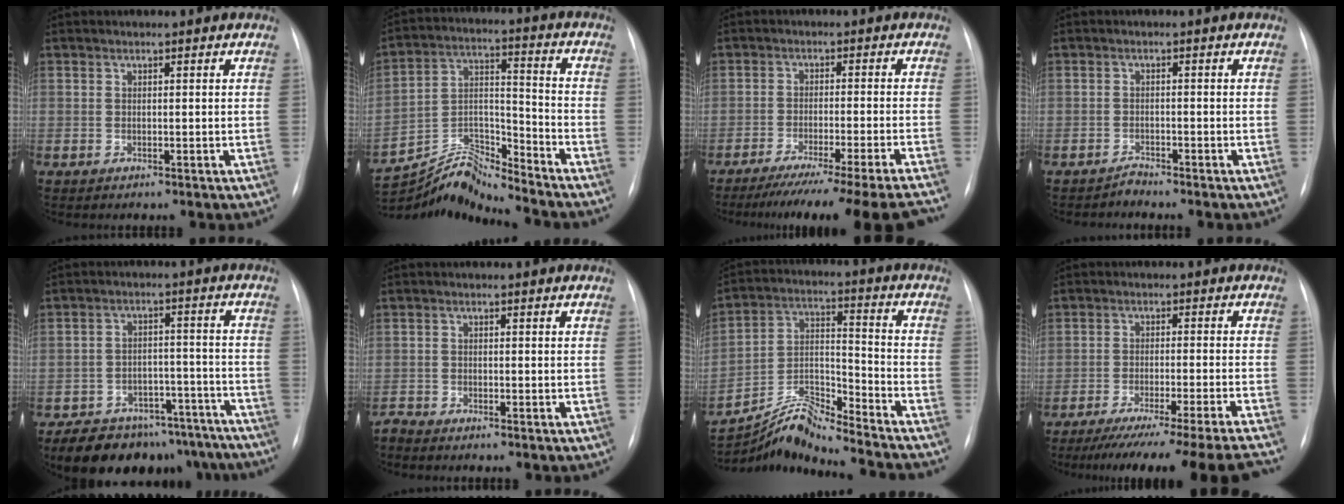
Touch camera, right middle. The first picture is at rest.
{"total": 14.1, "force": [-14.0, -1.3, 1.1], "torque": [-0.026, 0.049, -0.260]}
{"total": 17.5, "force": [-15.3, -2.7, 8.2], "torque": [-0.086, -0.051, -0.221]}
{"total": 1.3, "force": [-1.2, -0.1, -0.3], "torque": [0.013, -0.004, -0.020]}
{"total": 18.1, "force": [-15.3, 7.8, 5.6], "torque": [-0.065, 0.024, -0.198]}
{"total": 1.3, "force": [-1.3, -0.1, -0.1], "torque": [0.005, -0.004, -0.023]}
{"total": 13.7, "force": [-13.4, -1.1, 2.7], "torque": [-0.049, 0.033, -0.238]}
{"total": 18.4, "force": [-16.1, -2.7, 8.3], "torque": [-0.087, -0.051, -0.230]}